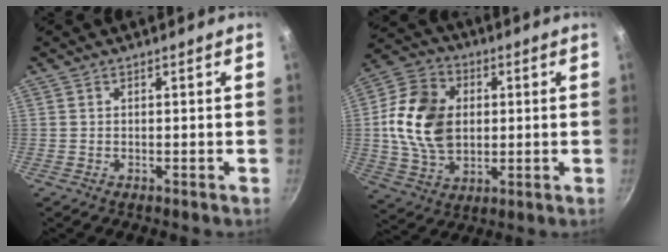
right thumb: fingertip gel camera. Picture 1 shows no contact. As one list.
[{"total": 16.3, "force": [1.4, 11.8, 11.2], "torque": [-0.189, 0.005, 0.024]}]